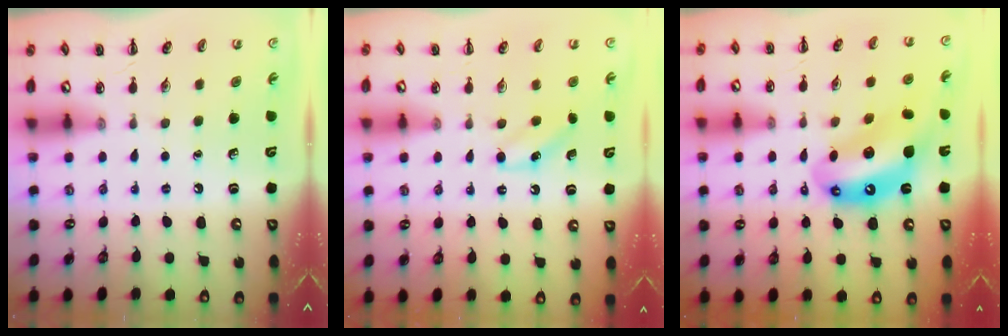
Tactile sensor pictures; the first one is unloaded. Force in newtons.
{"total": 4.6, "press": 4.5, "slide": 1.1}
{"total": 13.6, "press": 13.1, "slide": 3.7}